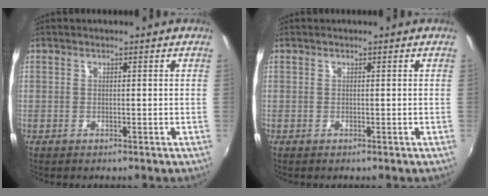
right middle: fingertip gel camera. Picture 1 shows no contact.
{"total": 0.0}